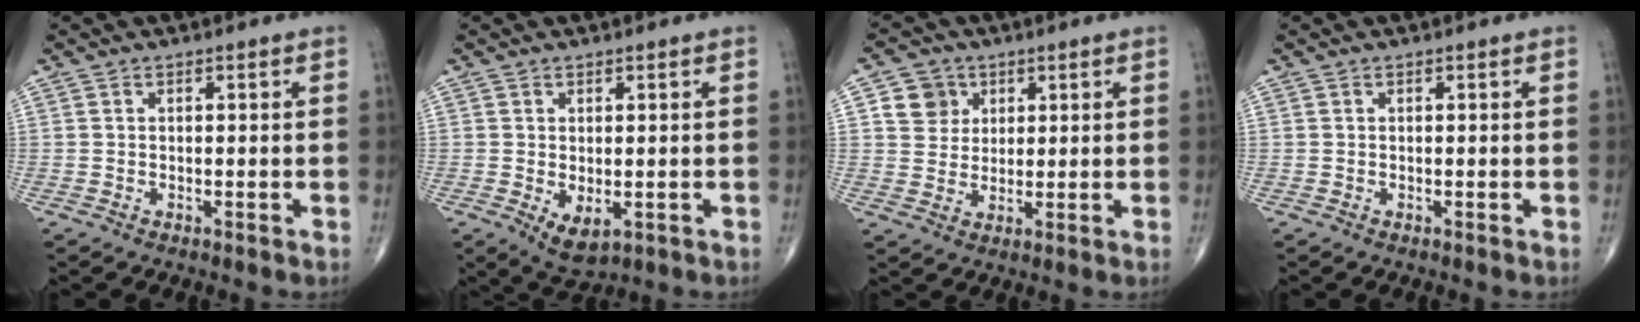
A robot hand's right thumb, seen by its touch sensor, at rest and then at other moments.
{"total": 4.7, "force": [-1.0, 2.5, 3.9], "torque": [-0.060, -0.009, -0.002]}
{"total": 6.1, "force": [2.3, 5.4, 1.5], "torque": [0.000, -0.006, 0.039]}
{"total": 0.0}